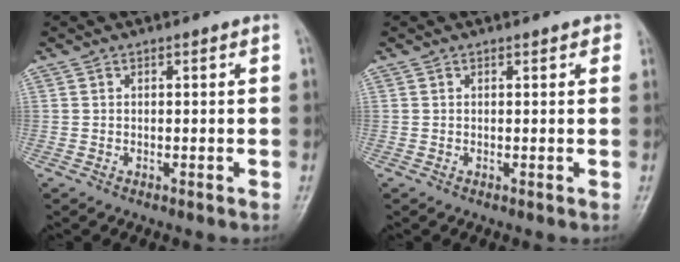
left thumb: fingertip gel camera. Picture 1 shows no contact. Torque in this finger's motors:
{"motor_torque": [-0.11, 0.02, 0.08, -0.02, 0.04]}